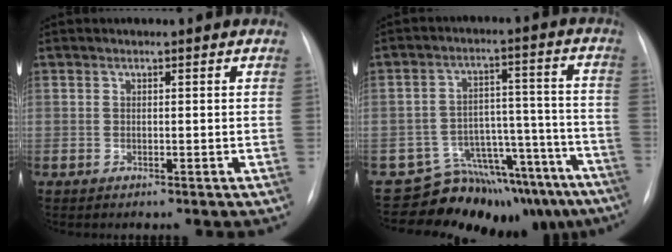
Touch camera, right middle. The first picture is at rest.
{"total": 15.6, "force": [-13.7, 6.8, 3.4], "torque": [-0.021, 0.068, -0.181]}